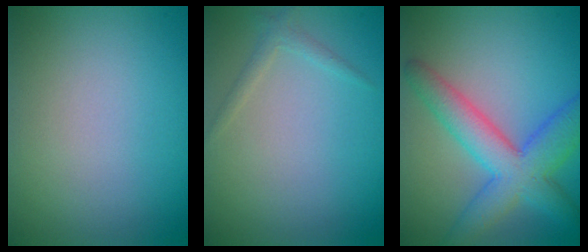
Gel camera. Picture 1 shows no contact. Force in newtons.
{"total": 1.1, "press": 1.1, "slide": 0.1}
{"total": 6.1, "press": 6.1, "slide": 0.2}